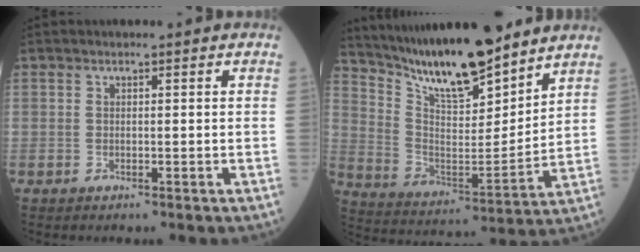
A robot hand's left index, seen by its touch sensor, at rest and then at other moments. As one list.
[{"total": 16.8, "force": [14.1, 2.8, 8.6], "torque": [-0.154, -0.009, 0.259]}]